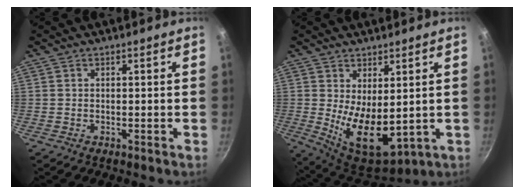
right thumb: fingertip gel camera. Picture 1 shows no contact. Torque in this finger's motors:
{"motor_torque": [-0.26, 0.97, 1.41, 0.08, 0.14]}